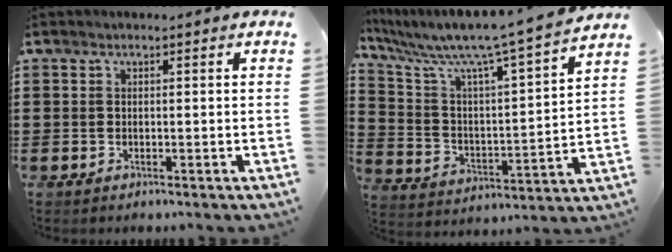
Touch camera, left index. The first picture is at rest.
{"total": 8.7, "force": [7.5, -0.1, 4.4], "torque": [-0.121, -0.065, 0.115]}